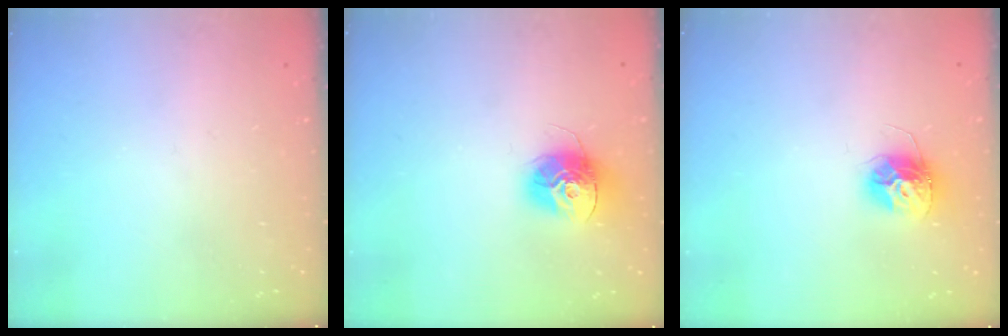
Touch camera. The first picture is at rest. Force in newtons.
{"total": 13.3, "press": 13.3, "slide": 1.1}
{"total": 12.0, "press": 12.0, "slide": 1.0}